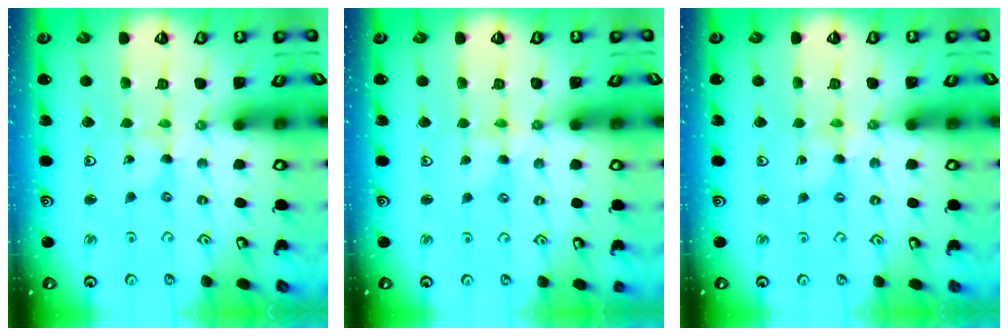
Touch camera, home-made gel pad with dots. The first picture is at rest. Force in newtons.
{"total": 2.3, "press": 2.2, "slide": 0.4}
{"total": 2.0, "press": 1.9, "slide": 0.3}